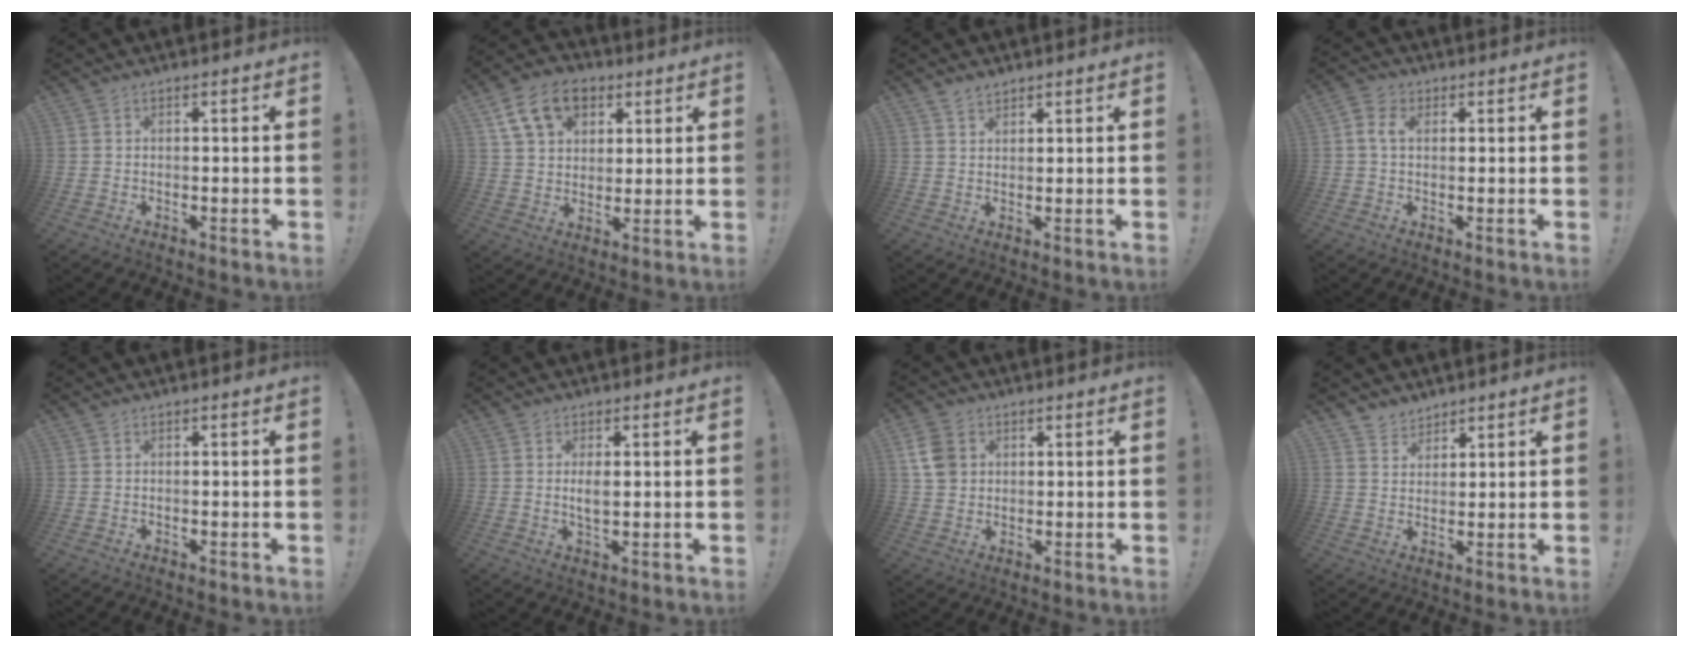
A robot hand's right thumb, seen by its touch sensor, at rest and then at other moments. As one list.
[{"total": 14.4, "force": [6.9, 10.1, 7.6], "torque": [-0.118, -0.023, 0.135]}, {"total": 2.8, "force": [2.4, 1.3, 0.7], "torque": [-0.003, -0.017, 0.042]}, {"total": 4.7, "force": [0.9, 3.1, 3.4], "torque": [-0.081, 0.012, 0.016]}, {"total": 0.0}, {"total": 3.5, "force": [0.3, 1.4, 3.2], "torque": [-0.054, -0.007, 0.000]}, {"total": 8.1, "force": [2.3, 6.4, 4.4], "torque": [-0.080, 0.002, 0.047]}, {"total": 4.4, "force": [3.8, 2.2, -0.1], "torque": [0.009, -0.033, 0.070]}]